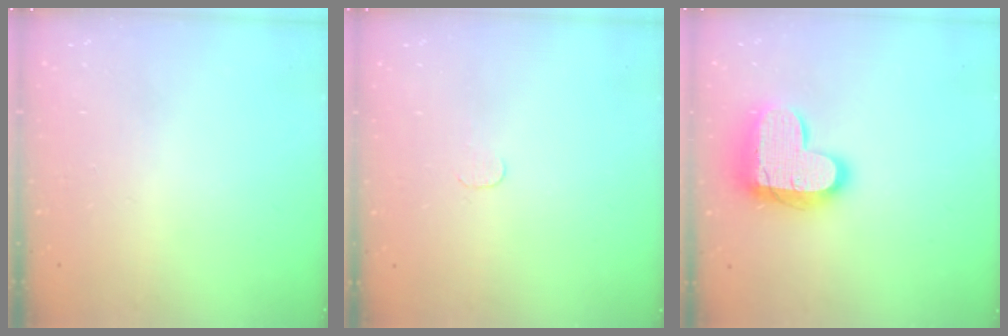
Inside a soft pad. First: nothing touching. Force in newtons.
{"total": 3.1, "press": 3.1, "slide": 0.3}
{"total": 17.7, "press": 17.7, "slide": 1.3}